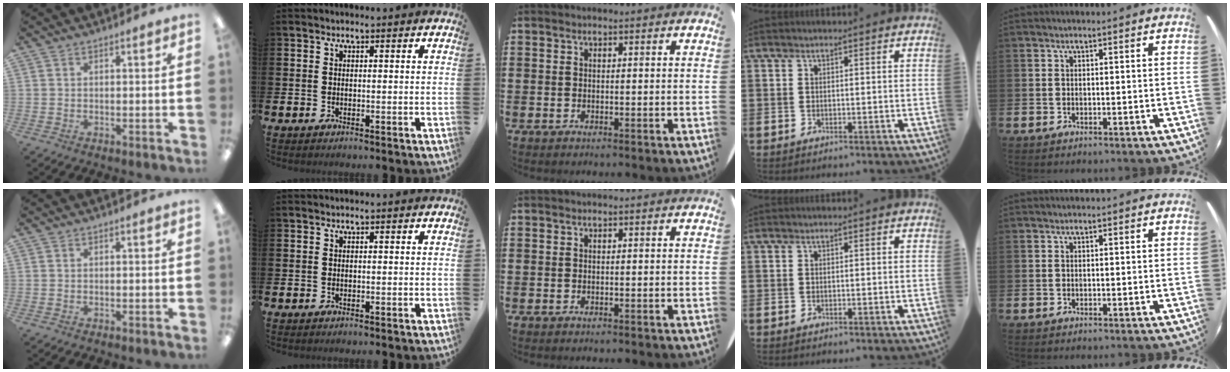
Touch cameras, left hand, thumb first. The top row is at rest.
{}